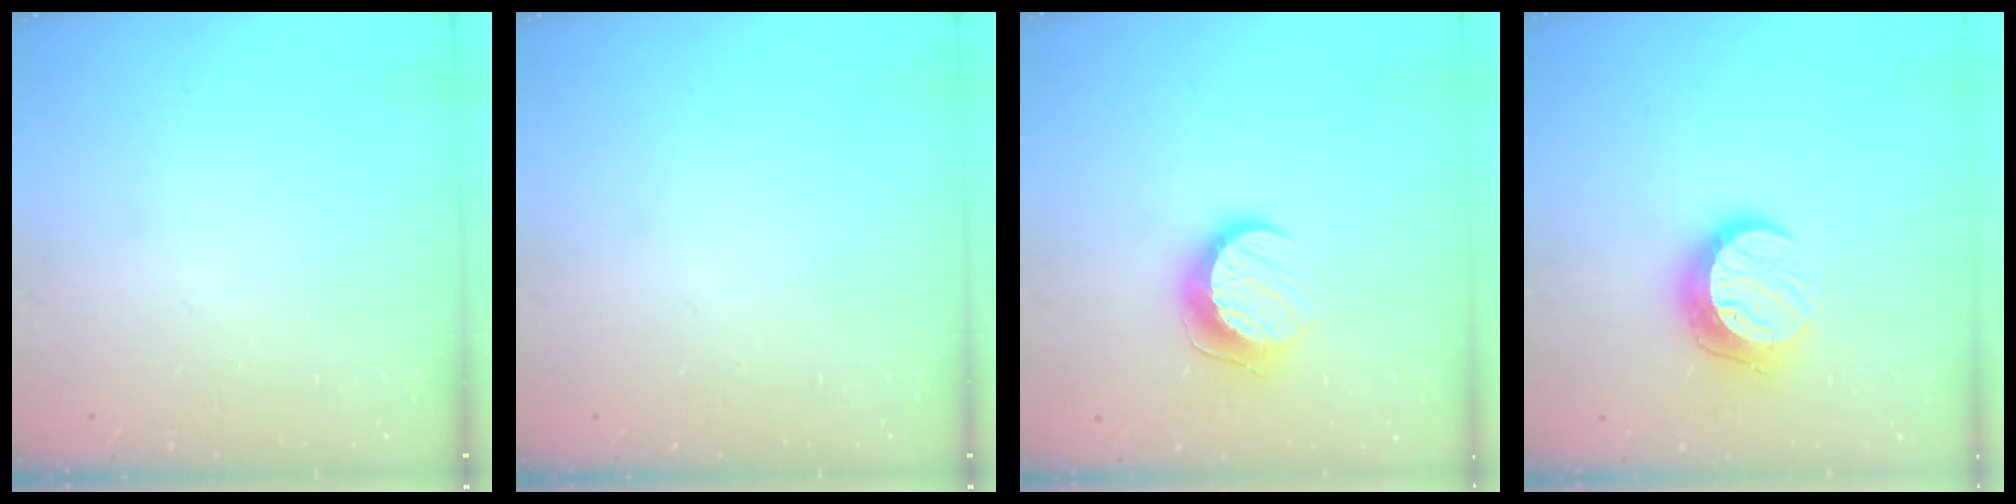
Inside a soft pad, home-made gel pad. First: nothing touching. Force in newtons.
{"total": 0.0}
{"total": 9.8, "press": 9.8, "slide": 0.1}
{"total": 11.1, "press": 11.1, "slide": 1.0}